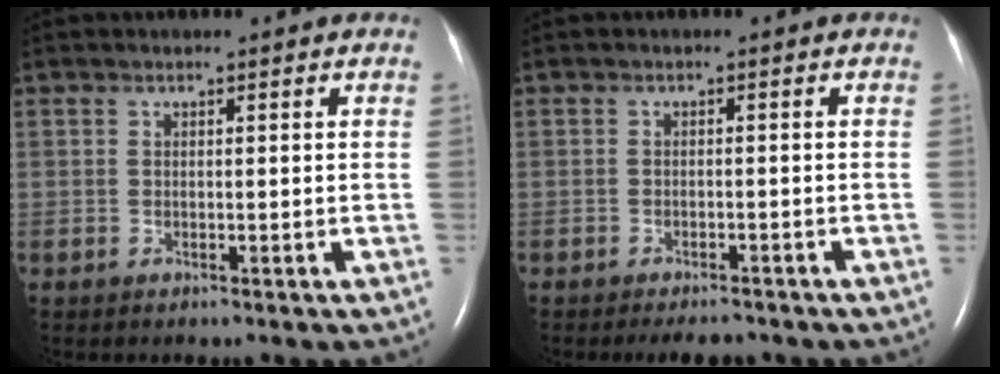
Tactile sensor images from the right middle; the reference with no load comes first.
{"total": 3.5, "force": [-3.0, 1.1, 1.4], "torque": [-0.017, -0.004, -0.040]}